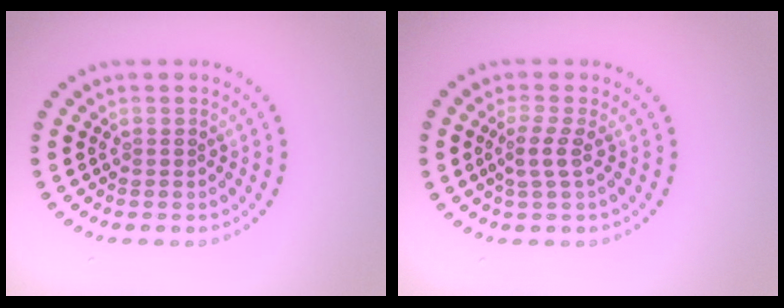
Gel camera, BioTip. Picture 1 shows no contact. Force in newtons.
{"total": 1.9, "press": 1.4, "slide": 1.2}